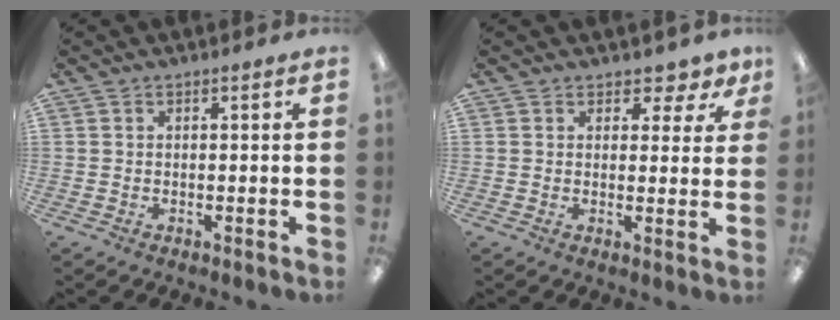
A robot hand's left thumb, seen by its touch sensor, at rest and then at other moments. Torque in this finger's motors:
{"motor_torque": [0.11, 0.09, -0.01, -0.16, 0.01]}